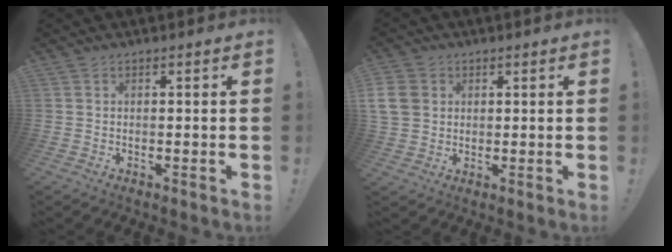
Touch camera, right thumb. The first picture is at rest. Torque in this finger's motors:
{"motor_torque": [0.34, 2.72, 0.80, 0.53, 0.03]}